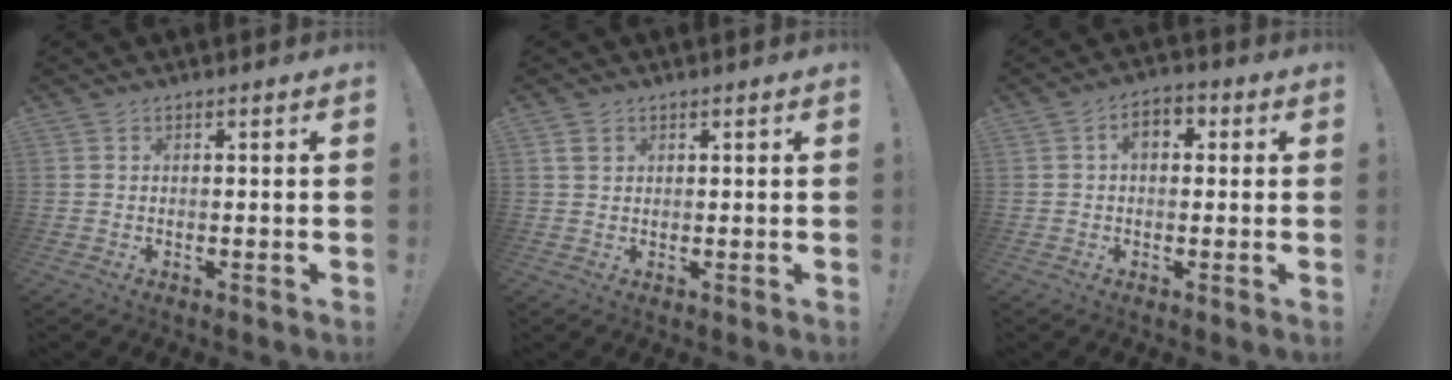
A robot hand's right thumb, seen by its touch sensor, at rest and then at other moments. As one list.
[{"total": 2.3, "force": [1.1, 1.7, 1.0], "torque": [-0.016, 0.001, 0.021]}, {"total": 5.2, "force": [1.0, 3.4, 3.8], "torque": [-0.054, 0.007, 0.015]}]